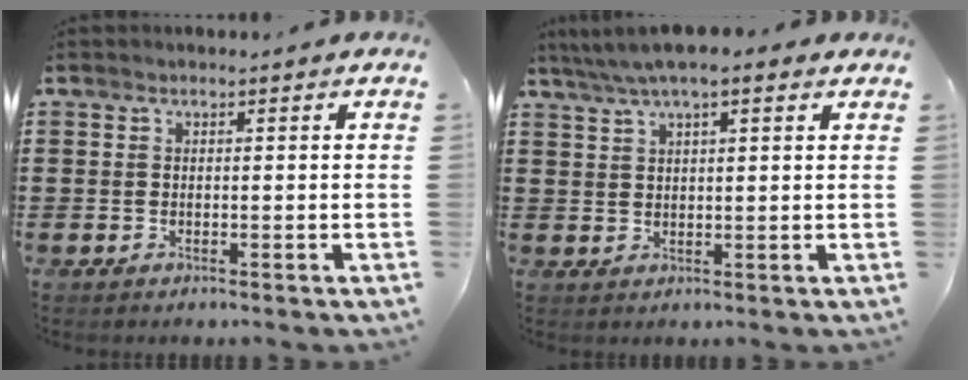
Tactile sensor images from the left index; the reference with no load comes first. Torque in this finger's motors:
{"motor_torque": [2.14, 0.00, 0.55, 0.06]}